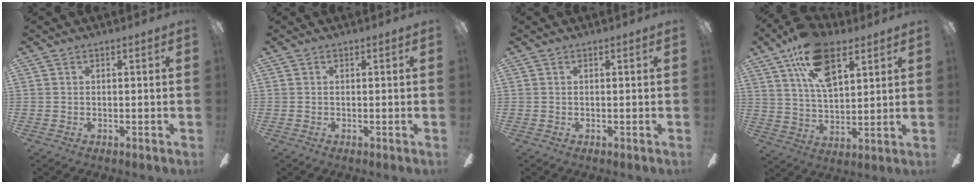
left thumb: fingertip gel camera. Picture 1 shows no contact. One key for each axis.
{"total": 0.0}
{"total": 0.0}
{"total": 16.2, "fx": 9.0, "fy": 8.4, "fz": 10.5, "tx": -0.183, "ty": -0.016, "tz": 0.161}